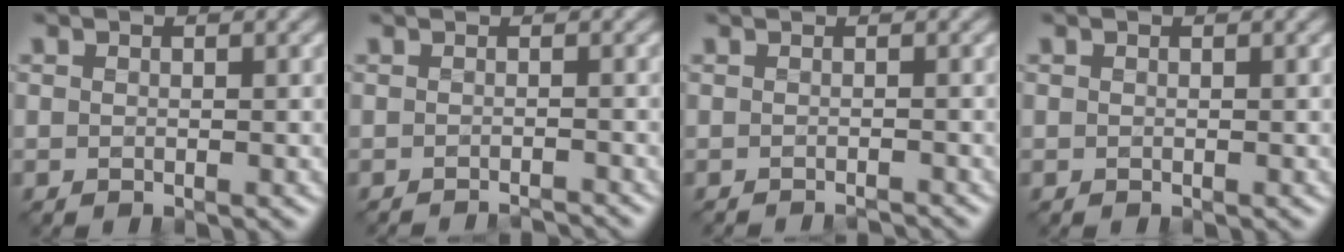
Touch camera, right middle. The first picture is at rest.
{"total": 2.3, "force": [-1.9, 0.4, 1.3], "torque": [-0.001, -0.001, -0.027]}
{"total": 1.6, "force": [-1.2, 0.4, 0.9], "torque": [0.006, -0.008, -0.021]}
{"total": 0.0}